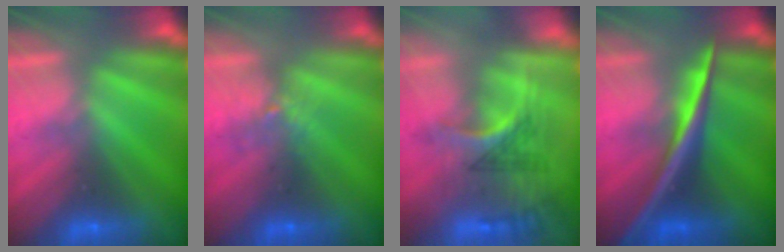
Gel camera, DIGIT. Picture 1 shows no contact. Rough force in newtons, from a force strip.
{"total": 2.1}
{"total": 2.9}
{"total": 2.6}